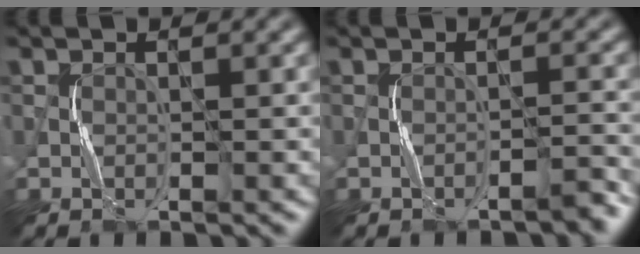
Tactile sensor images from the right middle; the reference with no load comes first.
{"total": 1.3, "force": [-1.3, -0.1, 0.4], "torque": [-0.007, 0.008, -0.022]}